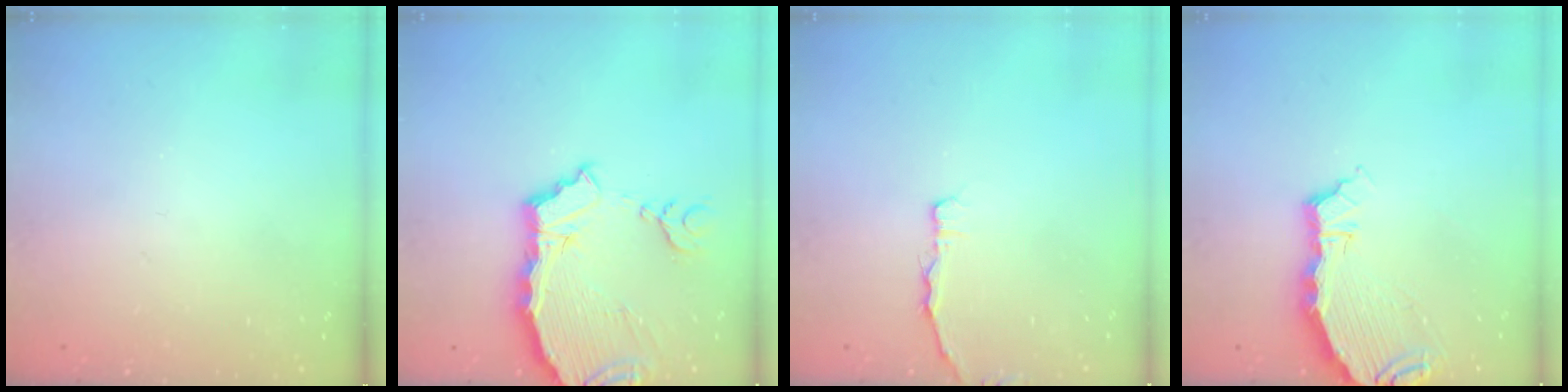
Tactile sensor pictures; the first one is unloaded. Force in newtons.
{"total": 10.4, "press": 10.3, "slide": 1.1}
{"total": 2.0, "press": 2.0, "slide": 0.3}
{"total": 7.4, "press": 6.4, "slide": 3.7}